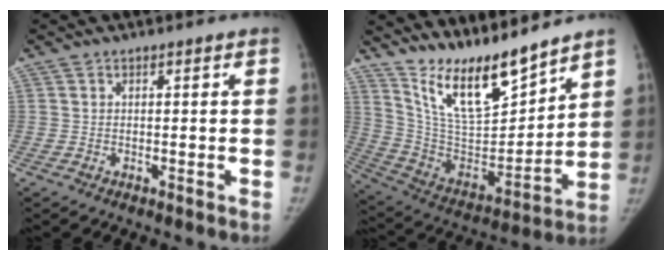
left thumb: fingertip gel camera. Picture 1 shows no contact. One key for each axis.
{"total": 16.5, "fx": 13.9, "fy": 3.6, "fz": 8.2, "tx": -0.109, "ty": -0.096, "tz": 0.271}